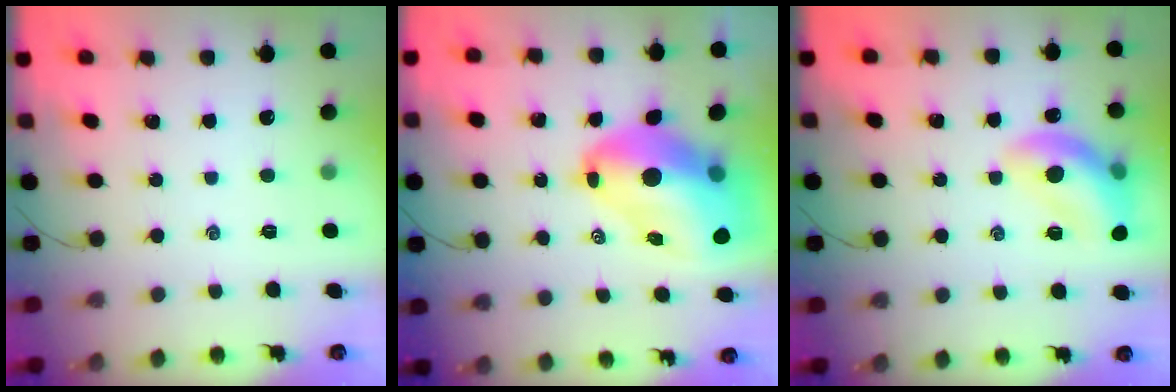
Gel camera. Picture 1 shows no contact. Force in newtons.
{"total": 17.4, "press": 16.8, "slide": 4.7}
{"total": 14.8, "press": 14.6, "slide": 2.2}